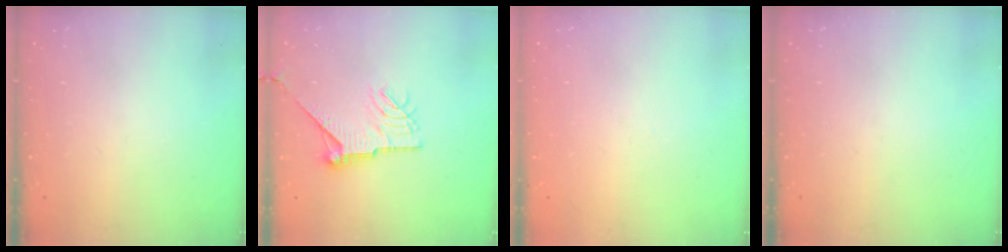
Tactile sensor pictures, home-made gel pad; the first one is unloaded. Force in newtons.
{"total": 12.6, "press": 12.6, "slide": 0.4}
{"total": 1.8, "press": 1.6, "slide": 0.6}
{"total": 0.0}